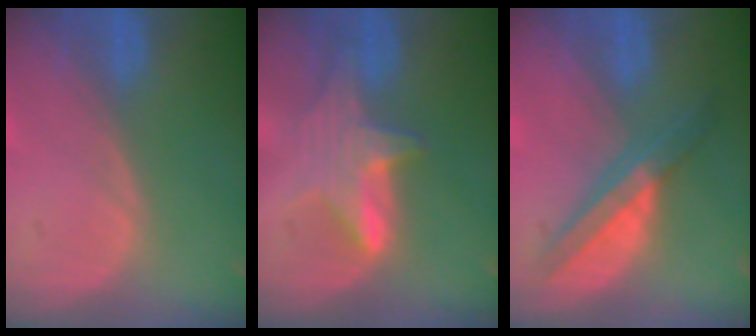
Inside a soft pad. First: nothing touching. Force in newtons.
{"total": 5.9, "press": 5.8, "slide": 0.8}
{"total": 6.6, "press": 5.7, "slide": 3.3}